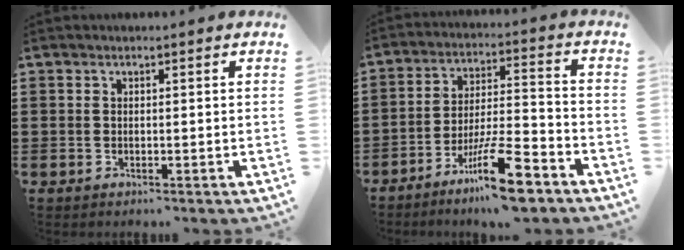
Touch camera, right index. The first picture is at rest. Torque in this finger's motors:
{"motor_torque": [0.47, -0.41, 0.45, 0.12]}